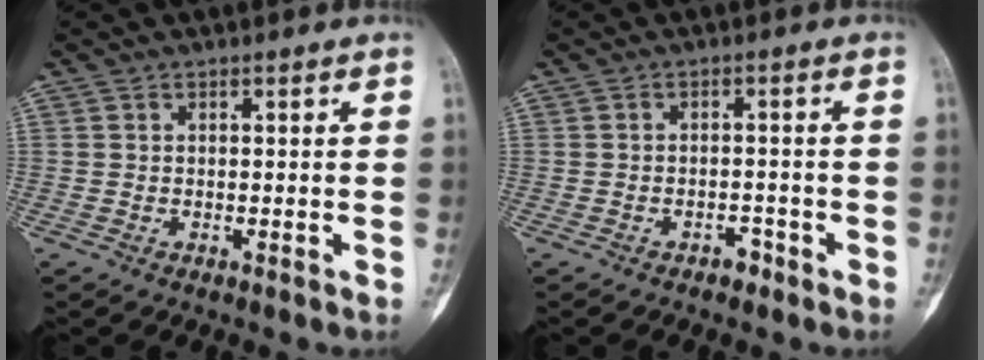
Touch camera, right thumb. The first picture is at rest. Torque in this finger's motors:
{"motor_torque": [0.70, -0.42, 0.21, -0.38, 0.05]}